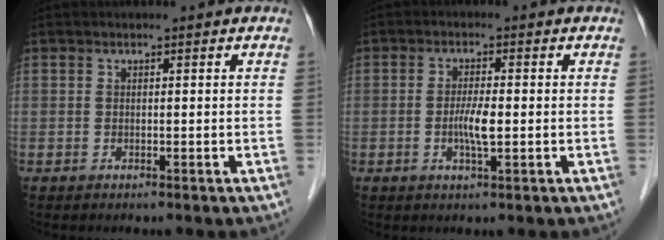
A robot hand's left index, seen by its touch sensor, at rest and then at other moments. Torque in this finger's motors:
{"motor_torque": [0.94, 0.41, 0.13, 0.03]}